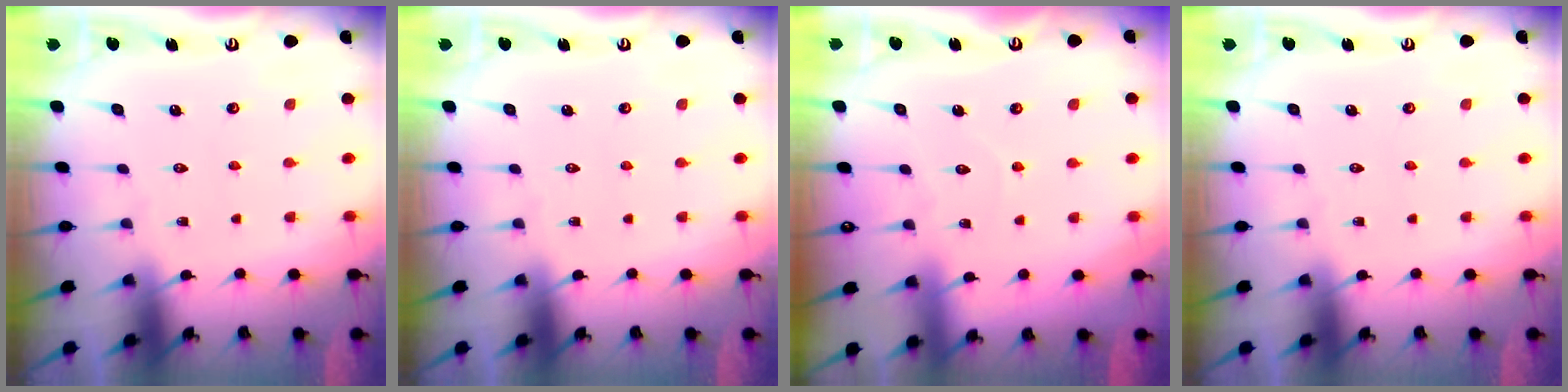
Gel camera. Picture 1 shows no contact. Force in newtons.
{"total": 0.0}
{"total": 4.2, "press": 4.2, "slide": 0.4}
{"total": 0.0}